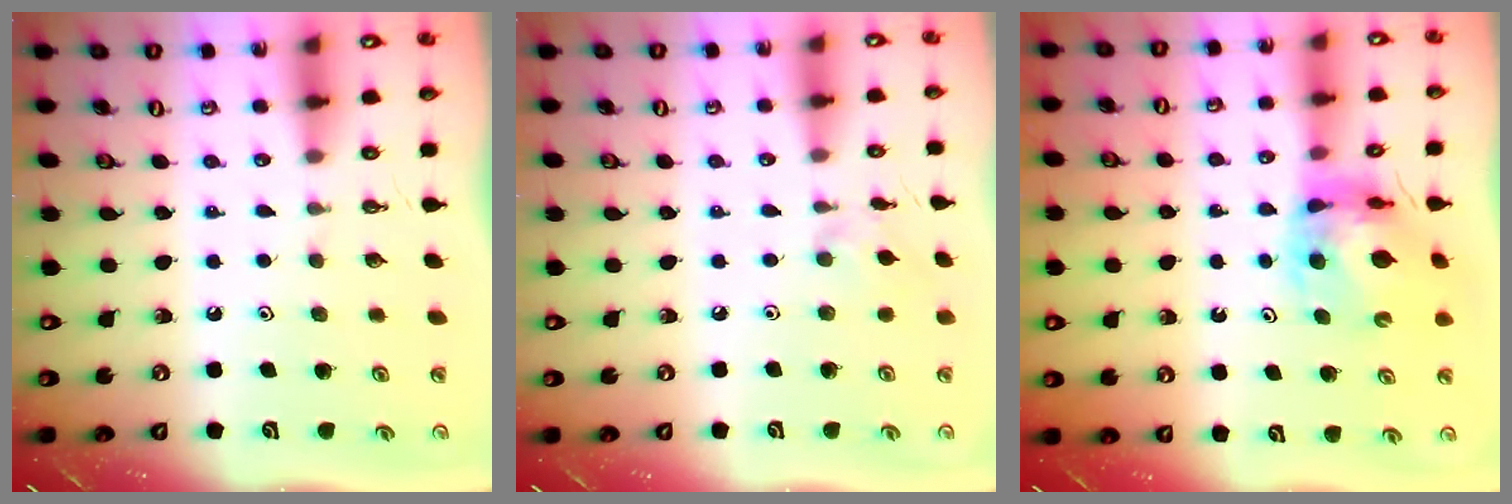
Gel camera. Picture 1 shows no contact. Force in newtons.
{"total": 2.6, "press": 2.6, "slide": 0.5}
{"total": 12.2, "press": 12.1, "slide": 1.4}